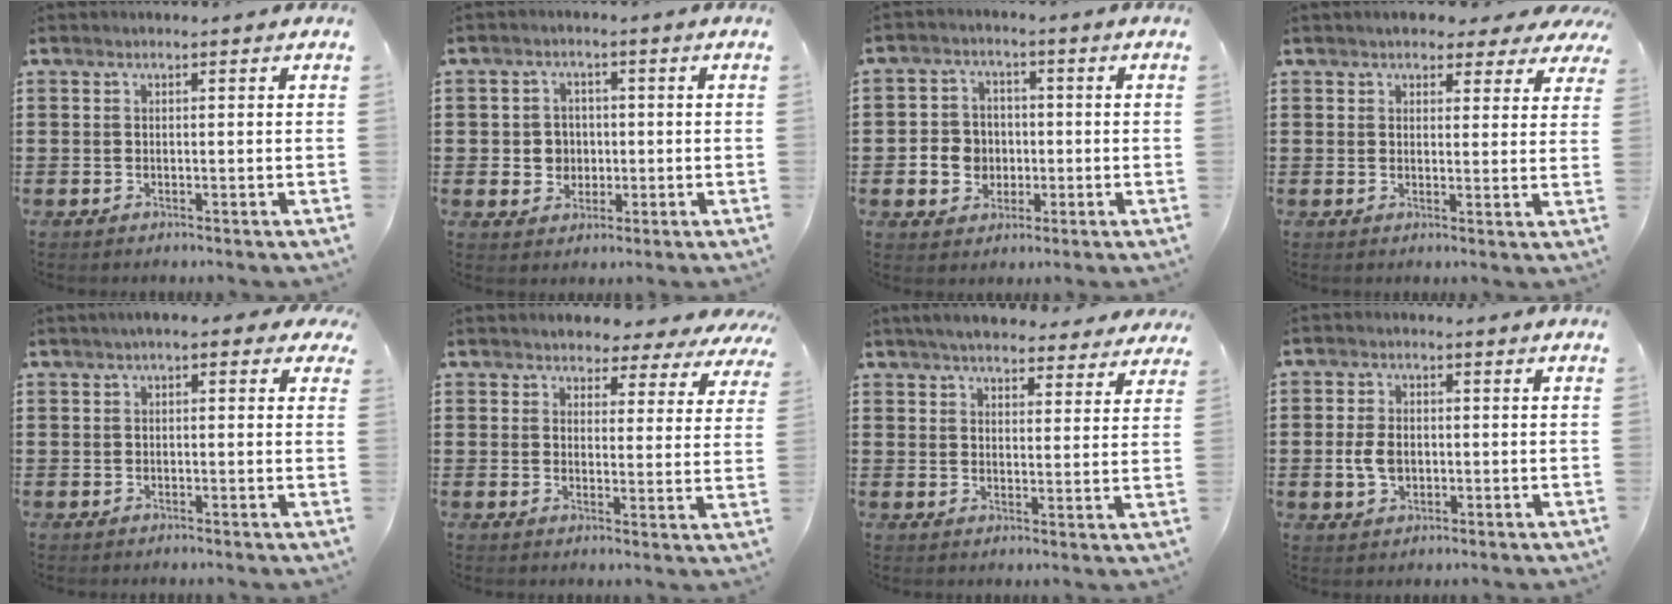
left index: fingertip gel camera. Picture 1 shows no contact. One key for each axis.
{"total": 3.7, "fx": -0.2, "fy": 3.5, "fz": 1.3, "tx": -0.030, "ty": 0.006, "tz": -0.009}
{"total": 4.9, "fx": -0.8, "fy": 4.6, "fz": 1.6, "tx": -0.044, "ty": 0.013, "tz": -0.014}
{"total": 3.6, "fx": 3.1, "fy": 1.4, "fz": 1.1, "tx": -0.026, "ty": -0.003, "tz": 0.056}
{"total": 1.5, "fx": -0.6, "fy": 0.9, "fz": 1.1, "tx": -0.024, "ty": 0.008, "tz": -0.015}
{"total": 3.5, "fx": 3.2, "fy": 1.4, "fz": 0.3, "tx": -0.020, "ty": -0.017, "tz": 0.051}
{"total": 5.3, "fx": 5.0, "fy": 1.0, "fz": 1.4, "tx": -0.045, "ty": -0.011, "tz": 0.092}
{"total": 4.3, "fx": -0.5, "fy": 2.9, "fz": 3.1, "tx": -0.075, "ty": 0.003, "tz": -0.013}